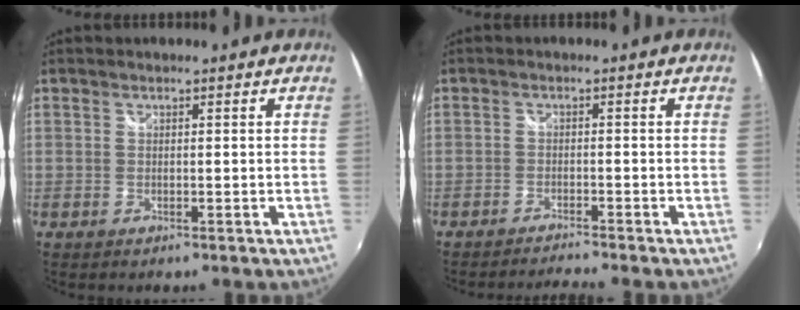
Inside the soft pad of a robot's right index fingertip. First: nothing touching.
{"total": 3.4, "force": [-3.3, -0.6, 0.7], "torque": [-0.026, -0.004, -0.058]}